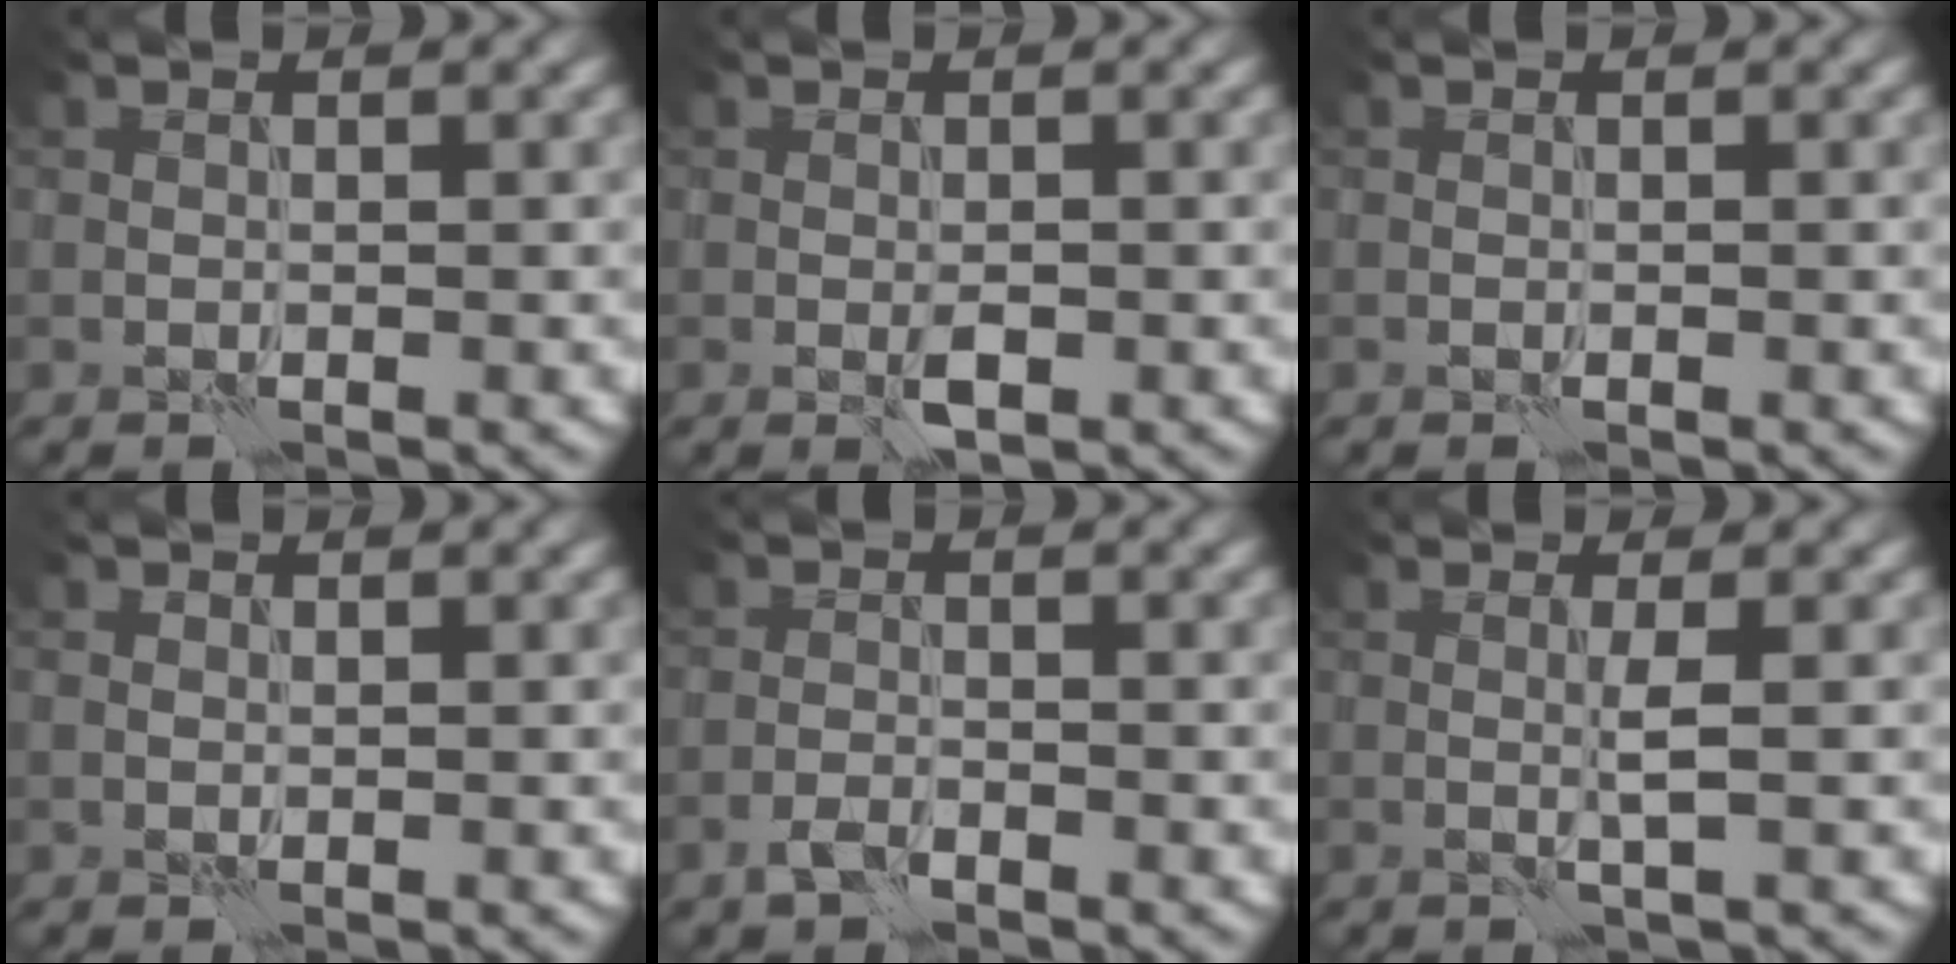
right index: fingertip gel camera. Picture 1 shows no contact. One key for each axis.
{"total": 1.3, "fx": -0.4, "fy": 0.5, "fz": 1.1, "tx": -0.020, "ty": 0.000, "tz": -0.008}
{"total": 0.0}
{"total": 0.8, "fx": 0.0, "fy": 0.7, "fz": 0.4, "tx": -0.004, "ty": 0.000, "tz": 0.000}
{"total": 1.4, "fx": -1.1, "fy": 0.5, "fz": 0.7, "tx": -0.015, "ty": 0.005, "tz": -0.026}
{"total": 1.2, "fx": 0.1, "fy": -0.2, "fz": 1.2, "tx": -0.029, "ty": 0.001, "tz": -0.001}